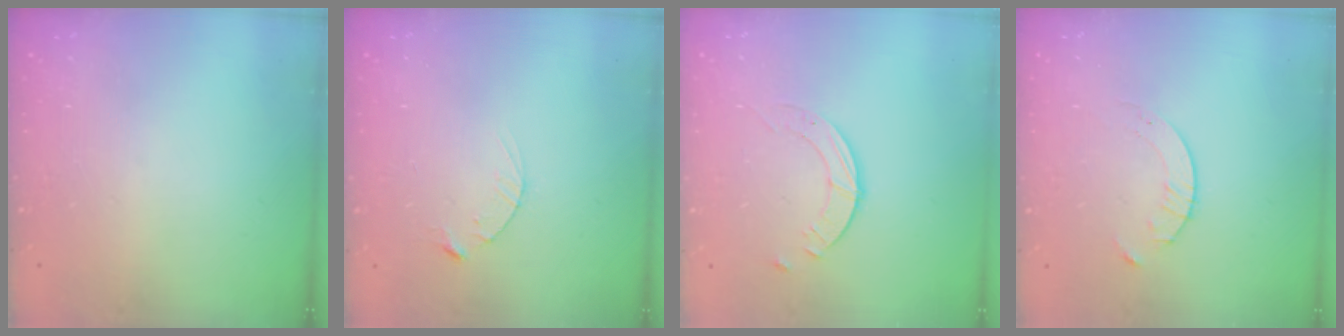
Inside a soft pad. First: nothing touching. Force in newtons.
{"total": 2.5, "press": 2.5, "slide": 0.4}
{"total": 2.3, "press": 2.3, "slide": 0.3}
{"total": 4.1, "press": 4.0, "slide": 0.5}